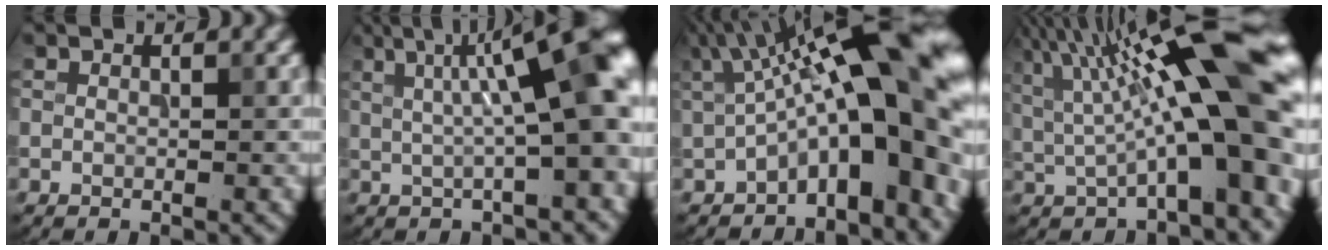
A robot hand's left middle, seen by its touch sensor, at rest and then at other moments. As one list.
[{"total": 11.2, "force": [2.2, 2.7, 10.7], "torque": [-0.127, 0.025, 0.031]}, {"total": 17.0, "force": [2.0, 5.7, 15.9], "torque": [-0.211, 0.030, 0.030]}, {"total": 17.0, "force": [3.2, 4.3, 16.2], "torque": [-0.234, 0.033, 0.049]}]